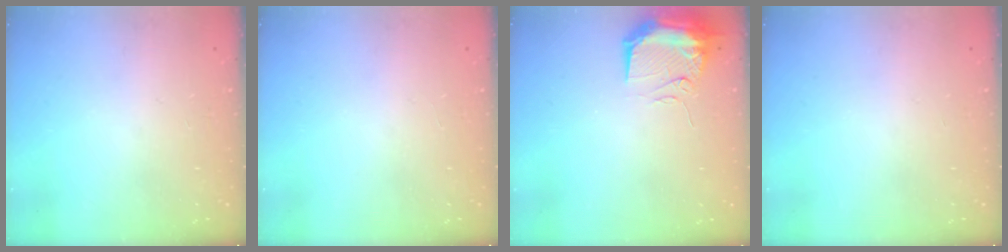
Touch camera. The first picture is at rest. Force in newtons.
{"total": 1.0, "press": 0.1, "slide": 1.0}
{"total": 11.5, "press": 11.3, "slide": 2.4}
{"total": 0.0}